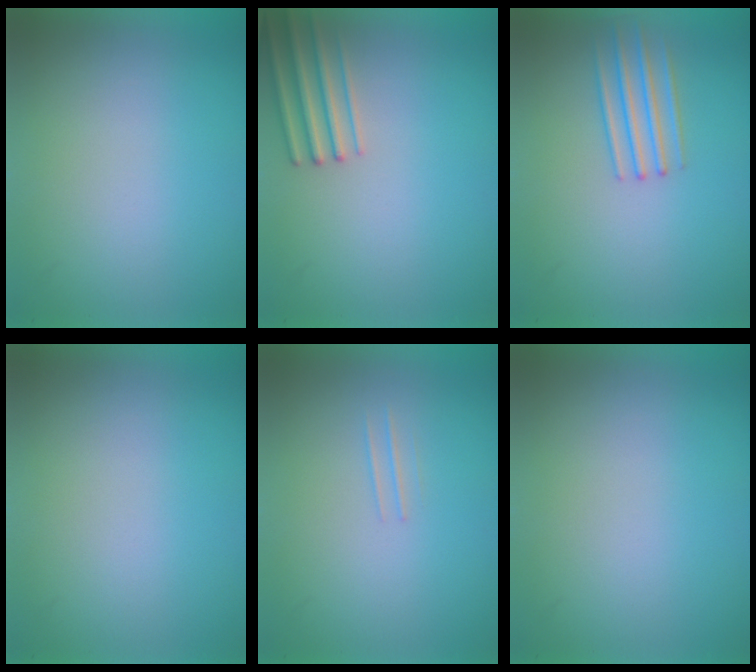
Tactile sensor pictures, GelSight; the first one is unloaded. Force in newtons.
{"total": 2.5}
{"total": 2.1}
{"total": 0.0}
{"total": 1.1}
{"total": 0.0}